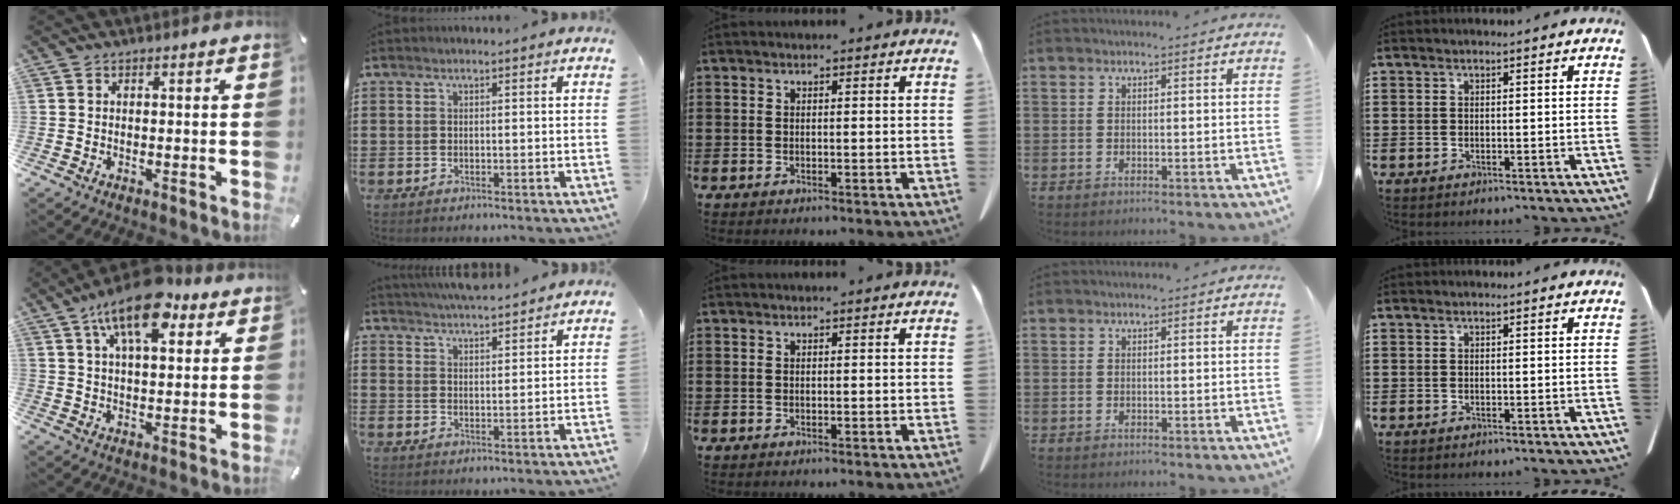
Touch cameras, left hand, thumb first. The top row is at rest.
{"thumb": {"total": 14.8, "force": [8.3, 6.8, 10.2], "torque": [-0.164, -0.022, 0.141]}, "index": {"total": 4.3, "force": [4.3, 0.0, 0.7], "torque": [-0.027, -0.018, 0.078]}}